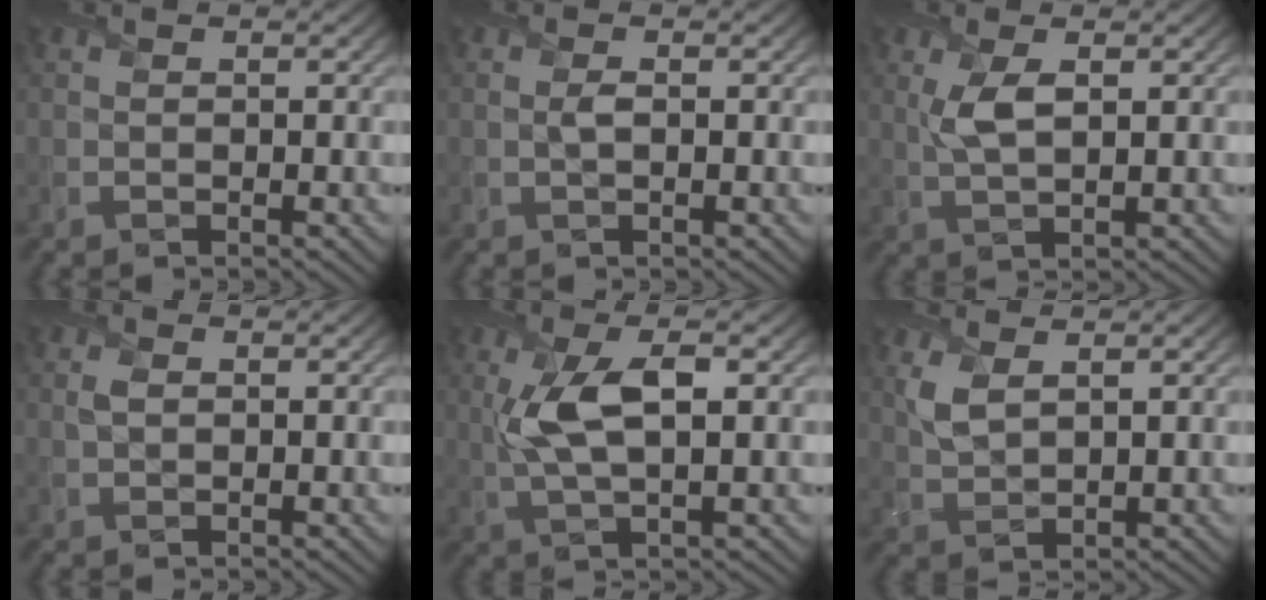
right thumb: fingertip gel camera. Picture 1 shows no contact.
{"total": 0.8, "force": [-0.2, 0.3, 0.7], "torque": [-0.012, 0.000, -0.002]}
{"total": 3.6, "force": [1.1, 1.4, 3.2], "torque": [-0.075, 0.000, 0.024]}
{"total": 0.8, "force": [0.0, 0.7, 0.4], "torque": [-0.009, -0.003, 0.004]}
{"total": 7.0, "force": [1.1, 2.4, 6.5], "torque": [-0.148, 0.001, 0.021]}
{"total": 3.5, "force": [1.8, 1.6, 2.5], "torque": [-0.071, -0.002, 0.043]}